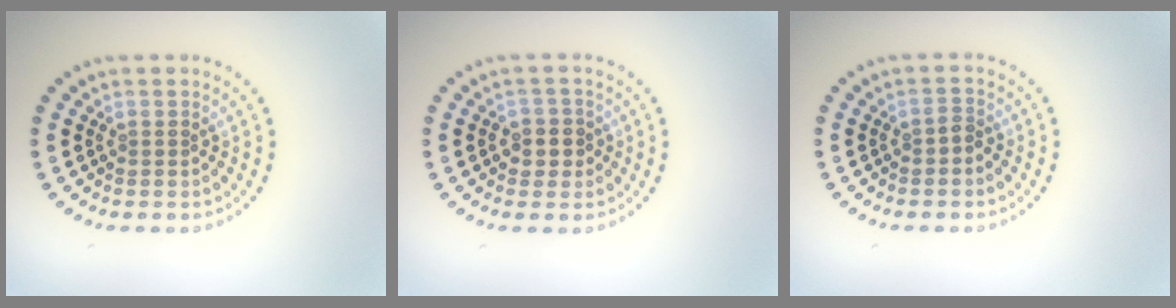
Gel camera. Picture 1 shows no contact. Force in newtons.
{"total": 2.0, "press": 1.8, "slide": 0.9}
{"total": 1.0, "press": 0.8, "slide": 0.6}